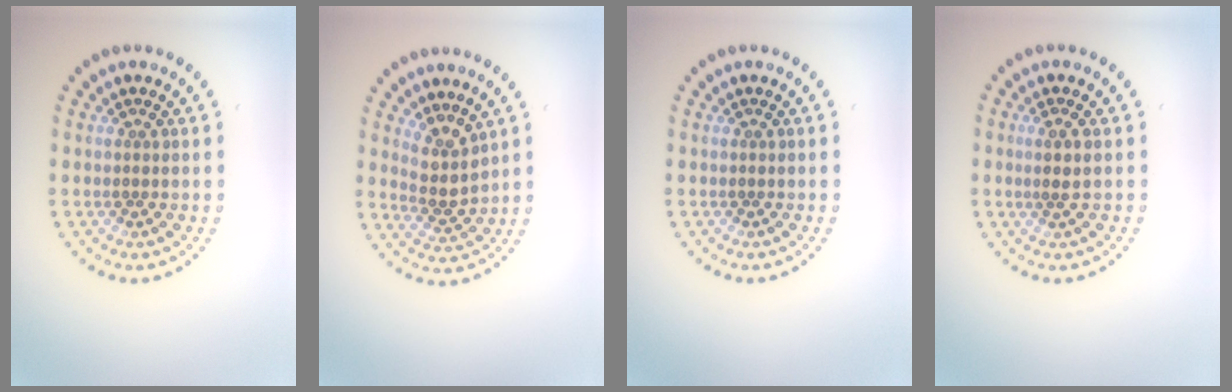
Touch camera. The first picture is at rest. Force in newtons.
{"total": 2.8, "press": 2.2, "slide": 1.8}
{"total": 0.0}
{"total": 1.0, "press": 0.8, "slide": 0.6}